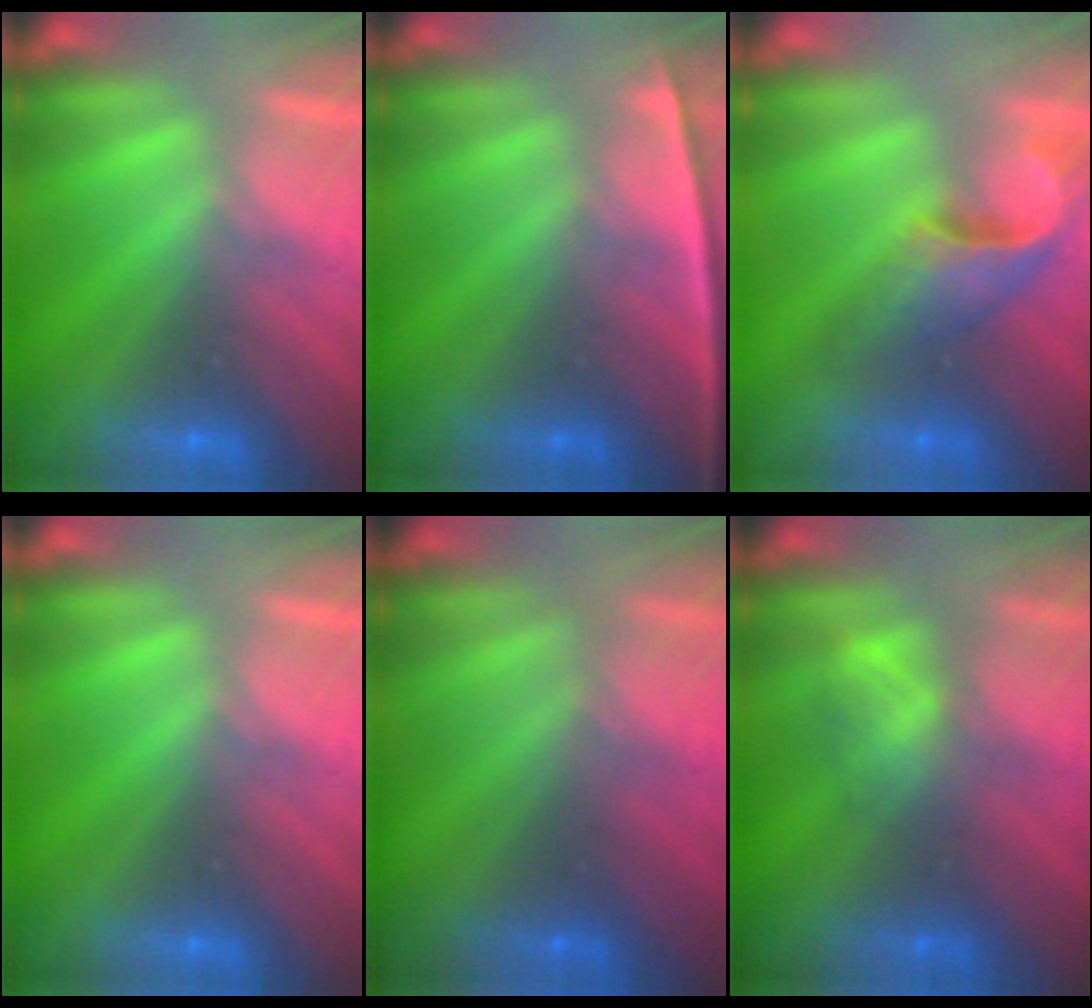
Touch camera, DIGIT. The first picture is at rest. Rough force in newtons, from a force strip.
{"total": 2.3}
{"total": 4.6}
{"total": 0.0}
{"total": 1.8}
{"total": 2.1}